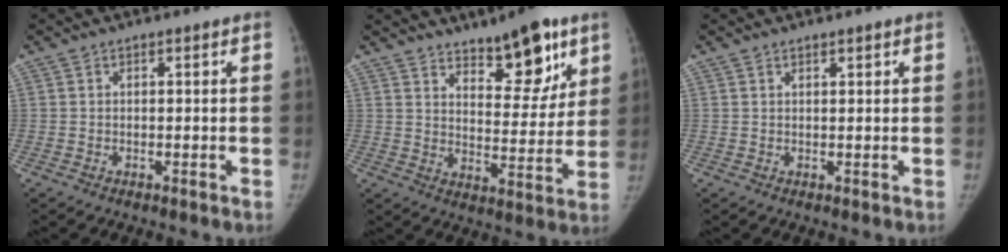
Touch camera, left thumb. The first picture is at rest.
{"total": 13.6, "force": [9.0, 5.2, 8.7], "torque": [-0.083, -0.056, 0.140]}
{"total": 1.0, "force": [0.8, 0.2, 0.5], "torque": [-0.007, -0.004, 0.014]}